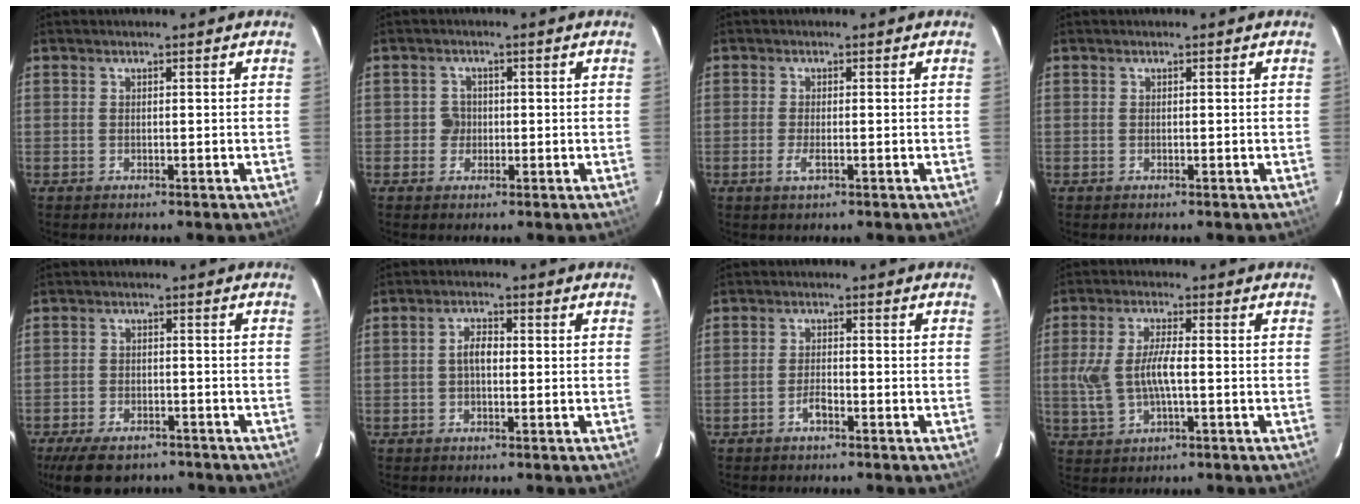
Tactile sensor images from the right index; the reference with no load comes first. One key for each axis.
{"total": 2.2, "fx": -0.4, "fy": 2.1, "fz": 0.0, "tx": 0.000, "ty": 0.007, "tz": -0.006}
{"total": 2.2, "fx": -0.9, "fy": 0.4, "fz": 2.0, "tx": -0.041, "ty": -0.004, "tz": -0.016}
{"total": 0.0}
{"total": 11.0, "fx": -8.3, "fy": 5.1, "fz": 5.1, "tx": -0.122, "ty": -0.009, "tz": -0.129}
{"total": 3.3, "fx": -0.1, "fy": 1.8, "fz": 2.7, "tx": -0.053, "ty": 0.010, "tz": -0.001}
{"total": 2.3, "fx": -1.5, "fy": 0.8, "fz": 1.5, "tx": -0.034, "ty": 0.004, "tz": -0.030}
{"total": 8.2, "fx": -0.8, "fy": 3.0, "fz": 7.6, "tx": -0.158, "ty": 0.000, "tz": -0.010}